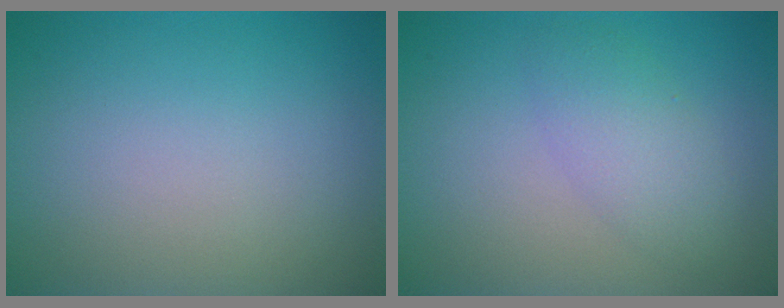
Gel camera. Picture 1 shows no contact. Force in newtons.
{"total": 3.0, "press": 3.0, "slide": 0.1}